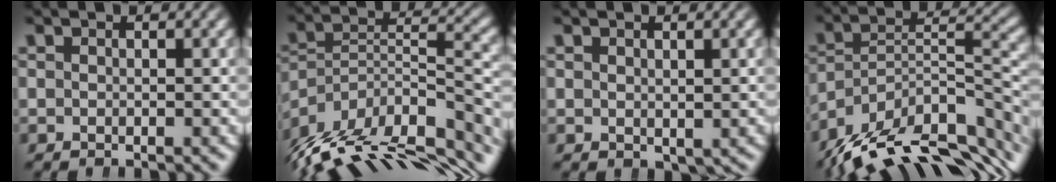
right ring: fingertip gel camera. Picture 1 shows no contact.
{"total": 14.3, "force": [-8.4, 7.6, 8.7], "torque": [-0.137, -0.047, -0.109]}
{"total": 0.6, "force": [0.2, 0.4, 0.4], "torque": [0.002, -0.007, 0.014]}
{"total": 13.6, "force": [-7.8, 6.9, 8.8], "torque": [-0.120, -0.037, -0.109]}